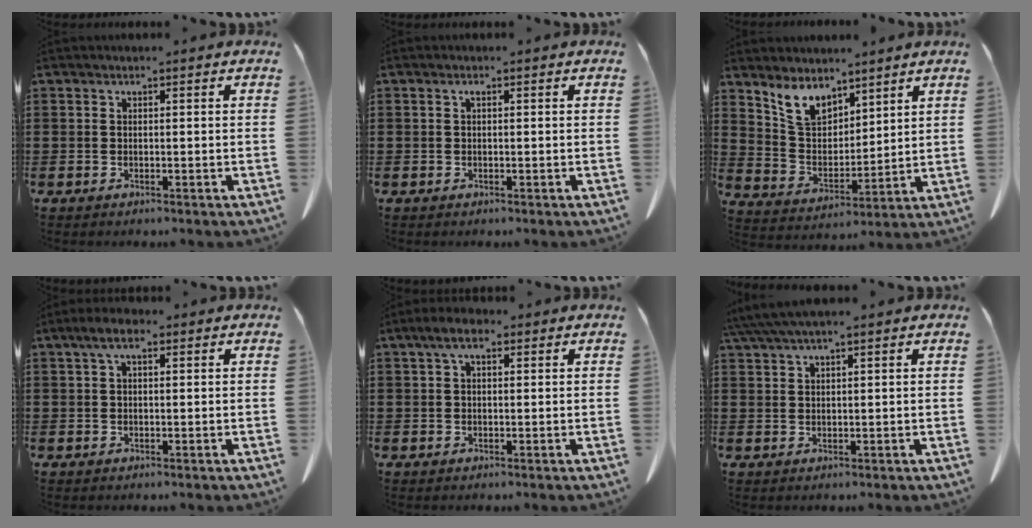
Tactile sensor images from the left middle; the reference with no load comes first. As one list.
[{"total": 0.5, "force": [0.0, 0.2, 0.5], "torque": [-0.012, 0.002, 0.001]}, {"total": 7.6, "force": [6.0, 3.7, 2.8], "torque": [-0.080, -0.011, 0.114]}, {"total": 3.5, "force": [1.5, 1.2, 3.0], "torque": [-0.063, 0.010, 0.024]}, {"total": 3.9, "force": [1.9, 1.5, 3.0], "torque": [-0.065, 0.010, 0.032]}, {"total": 3.6, "force": [2.8, 0.2, 2.3], "torque": [-0.051, -0.002, 0.053]}]